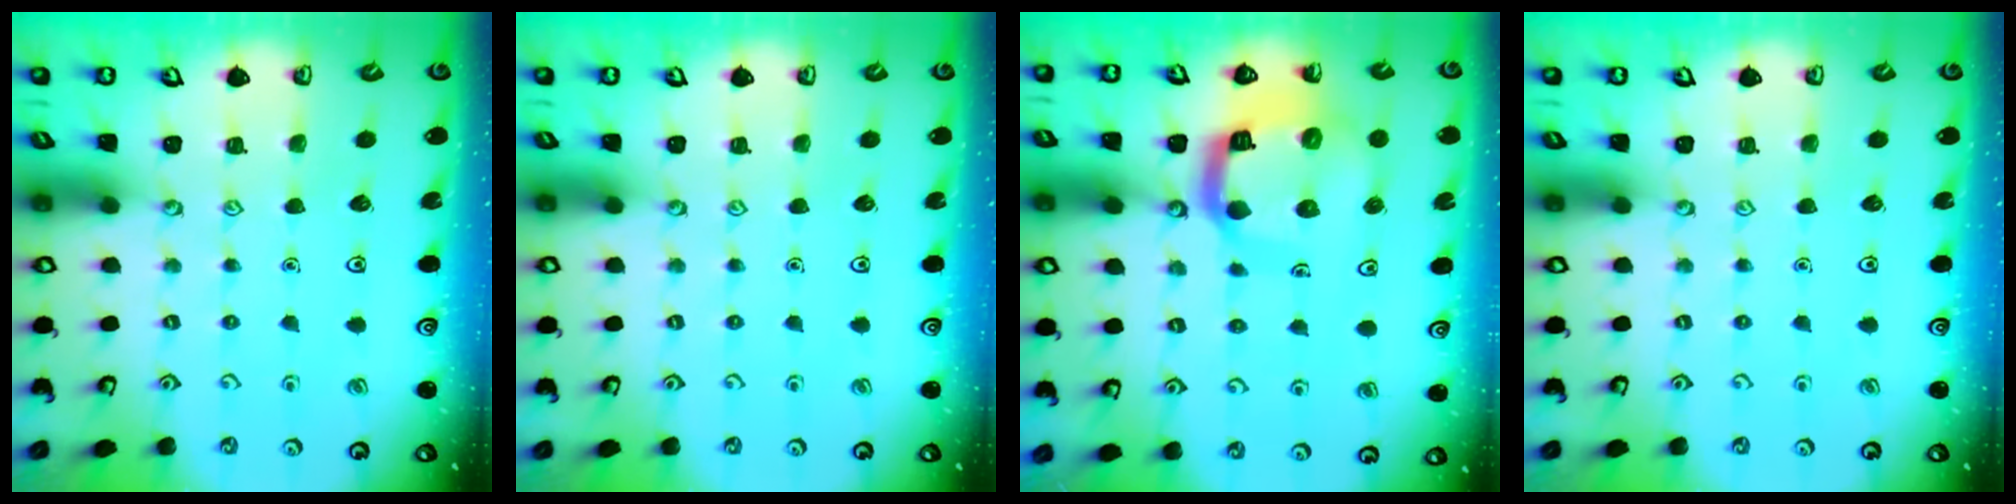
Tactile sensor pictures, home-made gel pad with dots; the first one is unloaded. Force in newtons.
{"total": 0.0}
{"total": 15.3, "press": 15.2, "slide": 1.8}
{"total": 0.0}